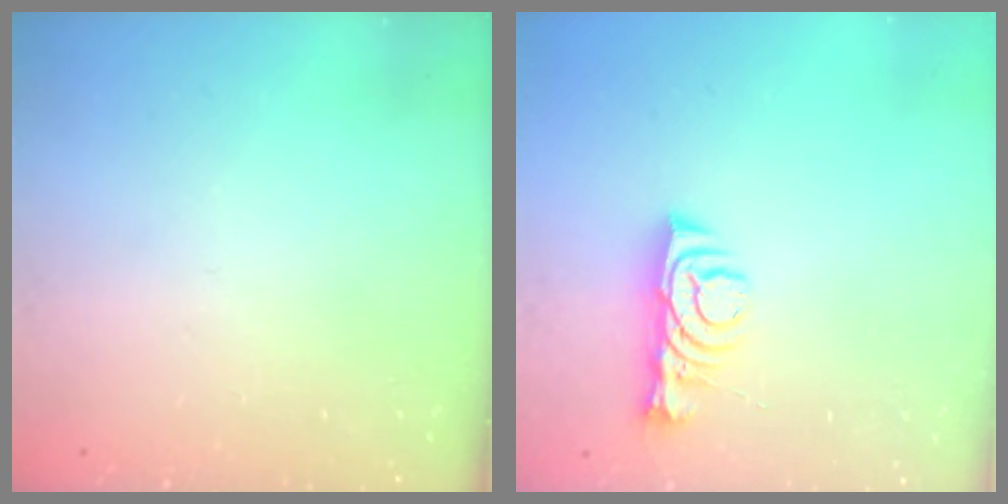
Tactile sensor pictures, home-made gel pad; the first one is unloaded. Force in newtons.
{"total": 7.0, "press": 7.0, "slide": 0.8}